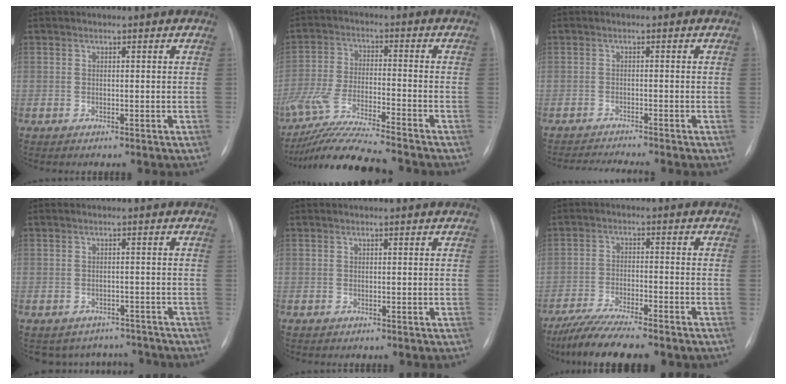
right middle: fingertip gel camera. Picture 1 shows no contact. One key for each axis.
{"total": 14.7, "fx": -12.8, "fy": -0.6, "fz": 7.1, "tx": -0.136, "ty": -0.032, "tz": -0.224}
{"total": 5.3, "fx": -4.9, "fy": -1.2, "fz": 1.7, "tx": -0.025, "ty": -0.016, "tz": -0.078}
{"total": 6.8, "fx": -6.1, "fy": 3.0, "fz": -0.3, "tx": 0.015, "ty": 0.024, "tz": -0.069}
{"total": 0.0}
{"total": 10.2, "fx": -8.4, "fy": 1.0, "fz": 5.7, "tx": -0.101, "ty": -0.022, "tz": -0.136}